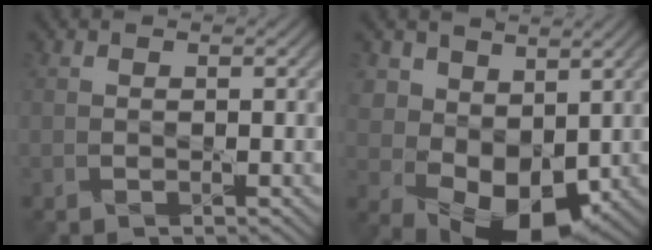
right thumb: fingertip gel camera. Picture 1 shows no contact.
{"total": 8.3, "force": [1.6, 6.1, 5.3], "torque": [-0.109, -0.013, 0.034]}